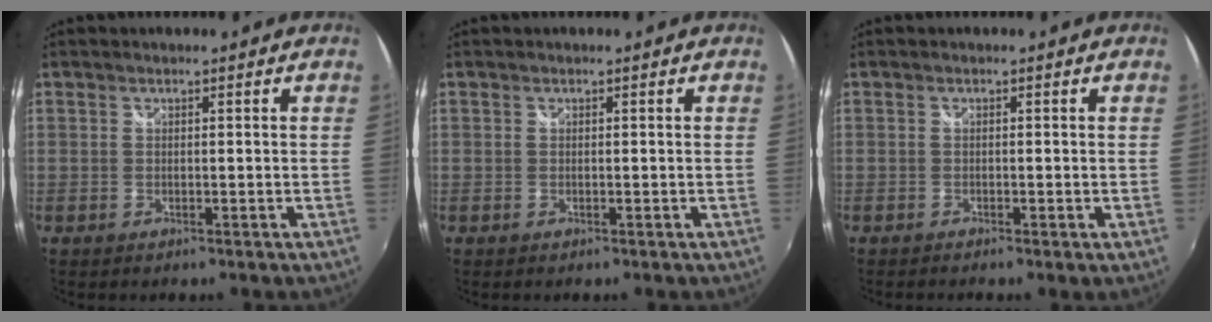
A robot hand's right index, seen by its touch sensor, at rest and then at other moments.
{"total": 0.0}
{"total": 0.6, "force": [-0.3, 0.1, 0.5], "torque": [-0.009, -0.001, -0.009]}